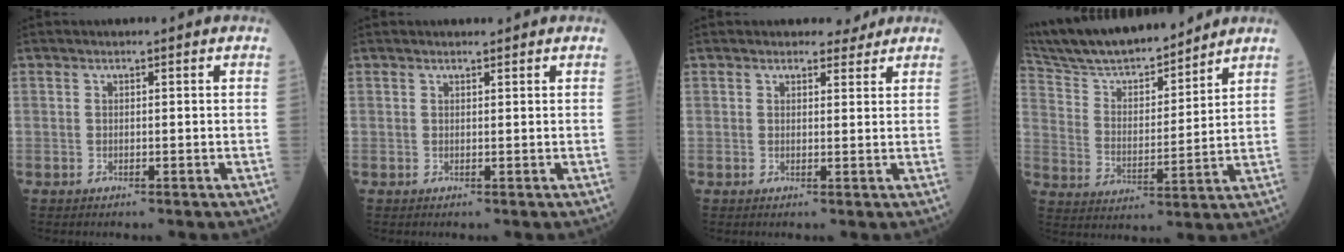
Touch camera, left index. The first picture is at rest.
{"total": 1.0, "force": [1.0, 0.2, 0.3], "torque": [-0.008, 0.003, 0.015]}
{"total": 2.2, "force": [2.0, 0.9, 0.1], "torque": [0.000, -0.002, 0.025]}
{"total": 16.9, "force": [15.3, 2.5, 6.6], "torque": [-0.123, 0.009, 0.270]}